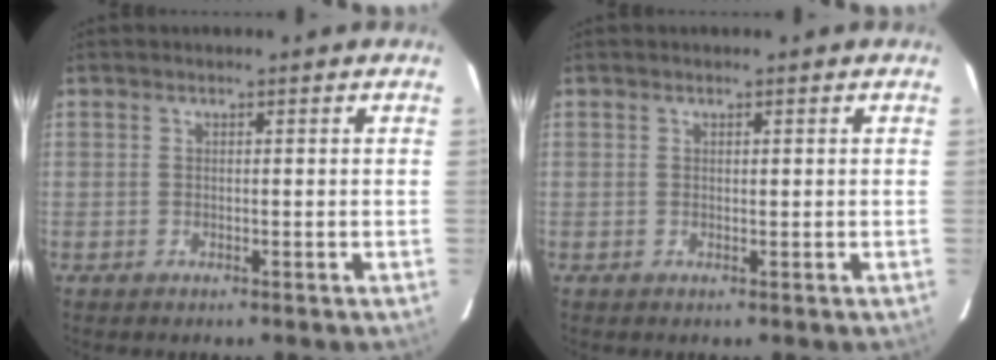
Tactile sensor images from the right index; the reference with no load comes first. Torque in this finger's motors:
{"motor_torque": [-0.34, 0.25, -0.02, -0.01]}